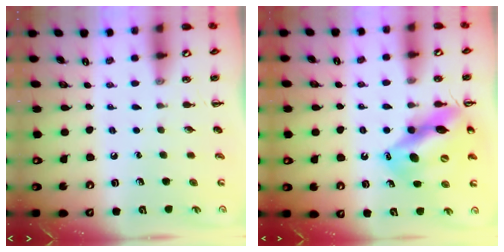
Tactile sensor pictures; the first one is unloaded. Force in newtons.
{"total": 14.9, "press": 14.3, "slide": 4.2}